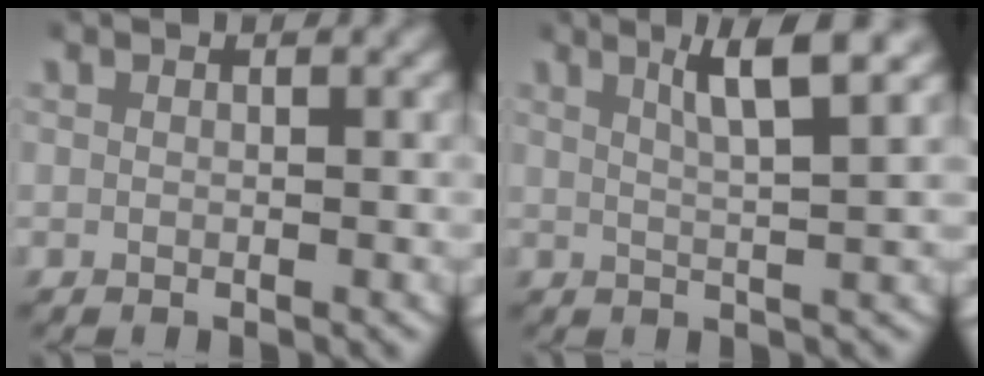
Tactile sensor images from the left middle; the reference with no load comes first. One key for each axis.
{"total": 4.4, "fx": 2.5, "fy": 0.5, "fz": 3.6, "tx": -0.065, "ty": 0.004, "tz": 0.037}